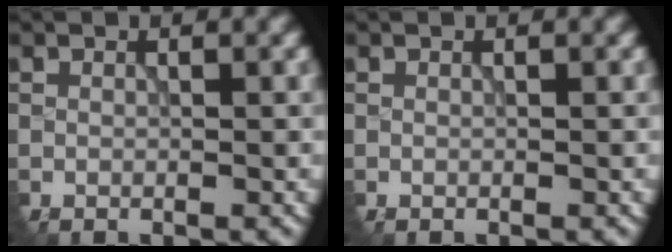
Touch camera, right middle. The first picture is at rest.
{"total": 0.0}